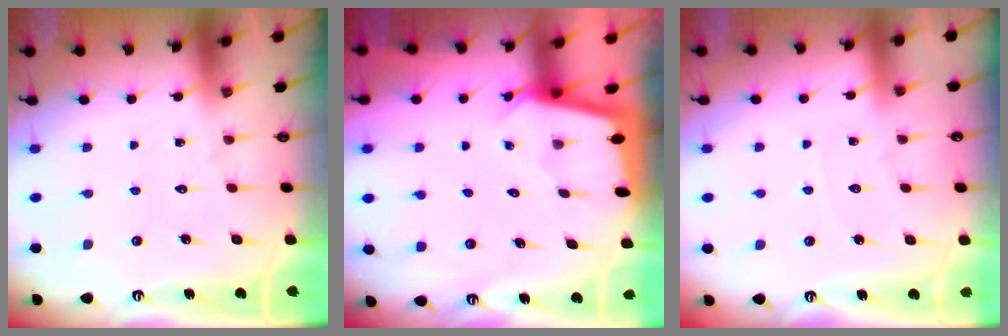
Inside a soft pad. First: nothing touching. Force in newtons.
{"total": 1.9, "press": 1.9, "slide": 0.1}
{"total": 2.7, "press": 2.7, "slide": 0.4}